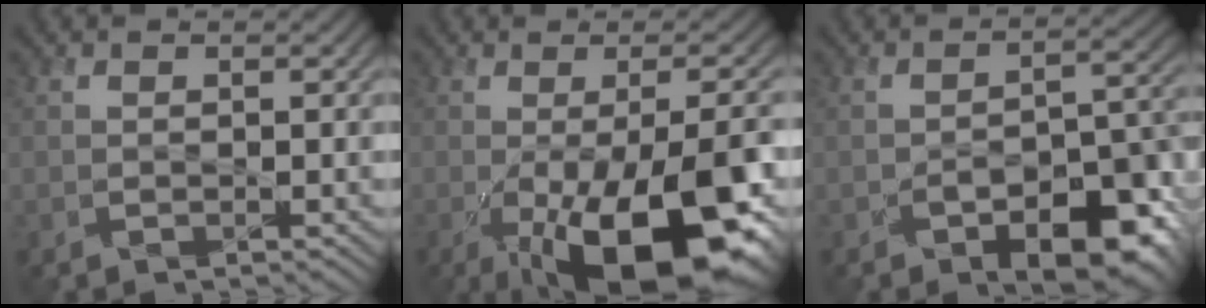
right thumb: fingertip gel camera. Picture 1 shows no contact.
{"total": 18.5, "force": [-7.0, 6.9, 15.6], "torque": [-0.212, -0.022, -0.088]}
{"total": 11.4, "force": [-5.8, 5.5, 8.2], "torque": [-0.103, -0.020, -0.084]}